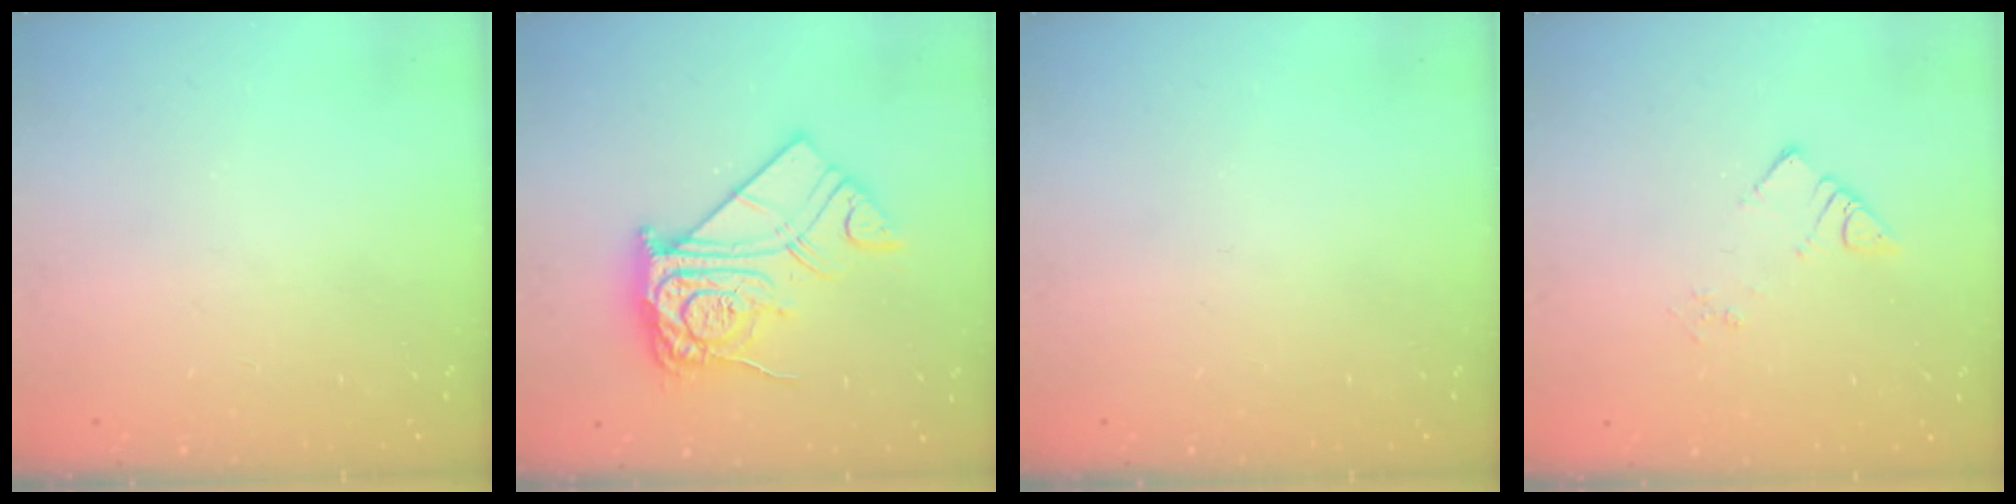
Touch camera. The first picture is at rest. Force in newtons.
{"total": 16.2, "press": 16.1, "slide": 1.3}
{"total": 0.0}
{"total": 3.3, "press": 3.3, "slide": 0.2}